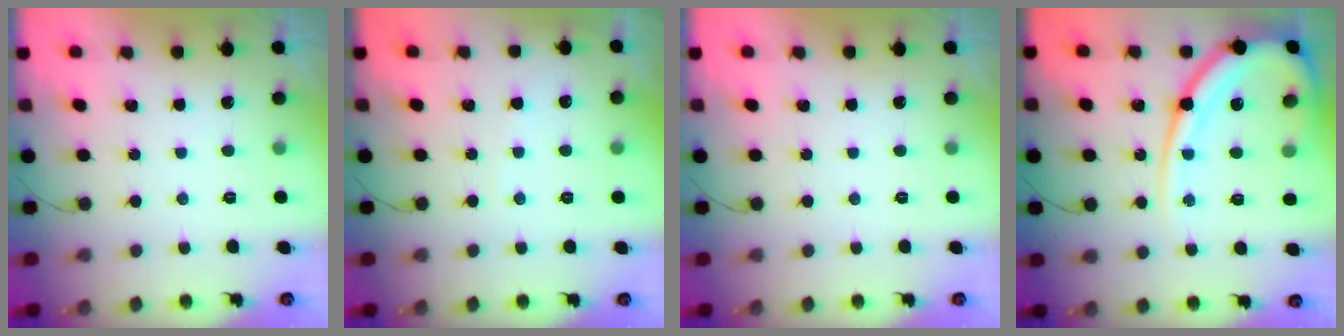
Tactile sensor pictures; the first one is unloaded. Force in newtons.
{"total": 2.9, "press": 2.9, "slide": 0.4}
{"total": 0.0}
{"total": 16.9, "press": 16.8, "slide": 1.8}